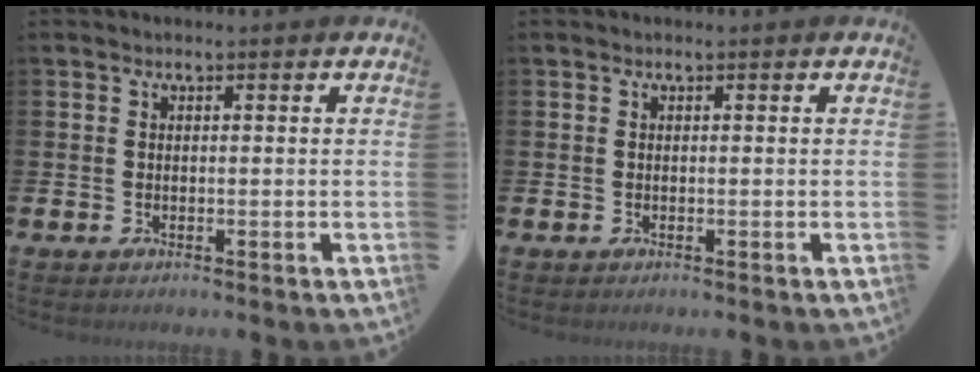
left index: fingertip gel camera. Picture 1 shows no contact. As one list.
[{"total": 0.0}]